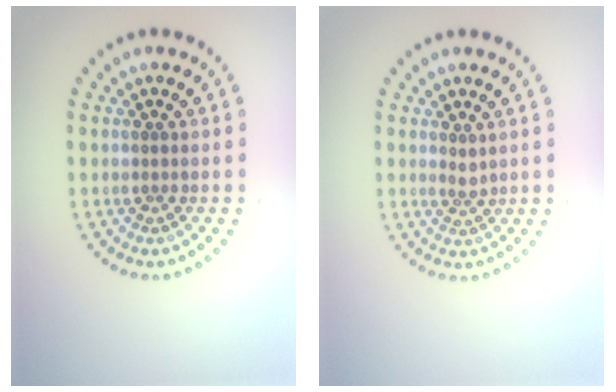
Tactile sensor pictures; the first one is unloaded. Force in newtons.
{"total": 1.0, "press": 0.7, "slide": 0.7}